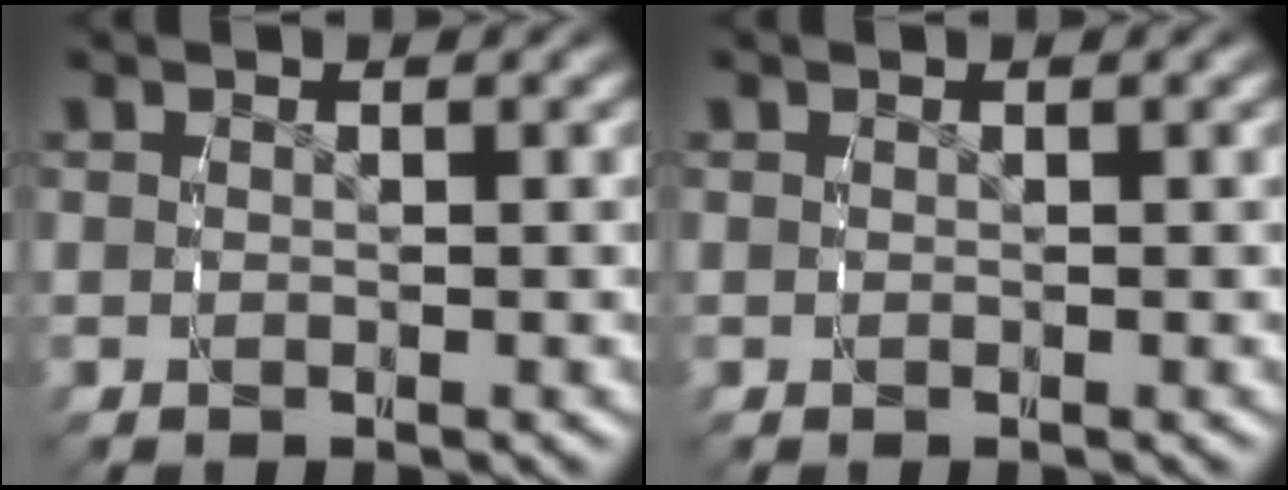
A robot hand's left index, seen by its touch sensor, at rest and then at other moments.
{"total": 0.0}